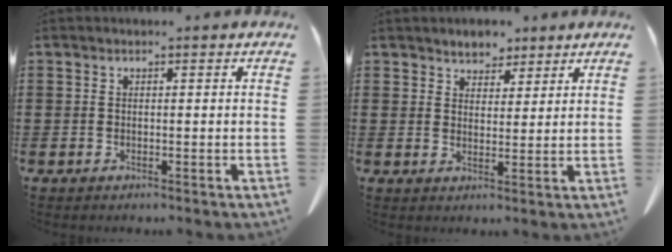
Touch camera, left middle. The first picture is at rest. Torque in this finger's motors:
{"motor_torque": [0.38, 0.34, 0.01, 0.04]}